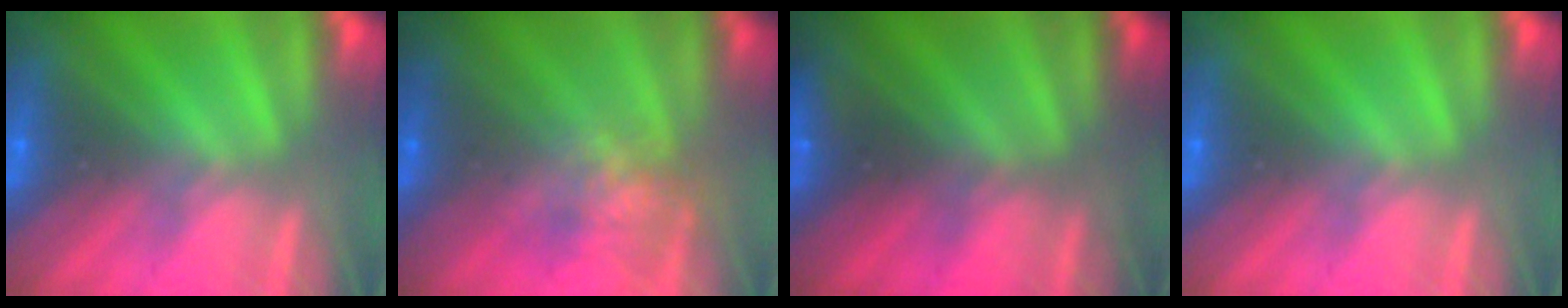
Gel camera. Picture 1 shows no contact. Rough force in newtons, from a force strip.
{"total": 5.0}
{"total": 1.4}
{"total": 0.0}